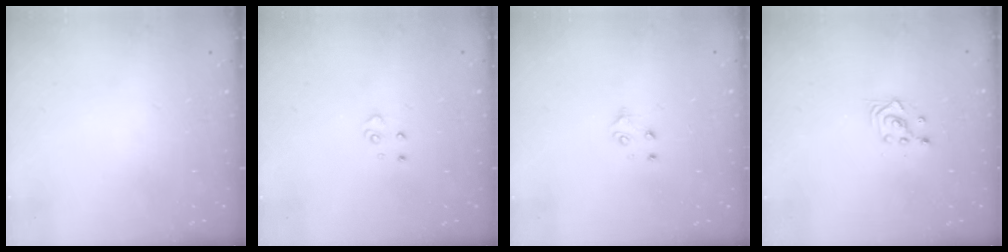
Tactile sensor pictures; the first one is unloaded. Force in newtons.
{"total": 4.0, "press": 4.0, "slide": 0.4}
{"total": 4.0, "press": 3.9, "slide": 0.4}
{"total": 2.3, "press": 2.3, "slide": 0.3}